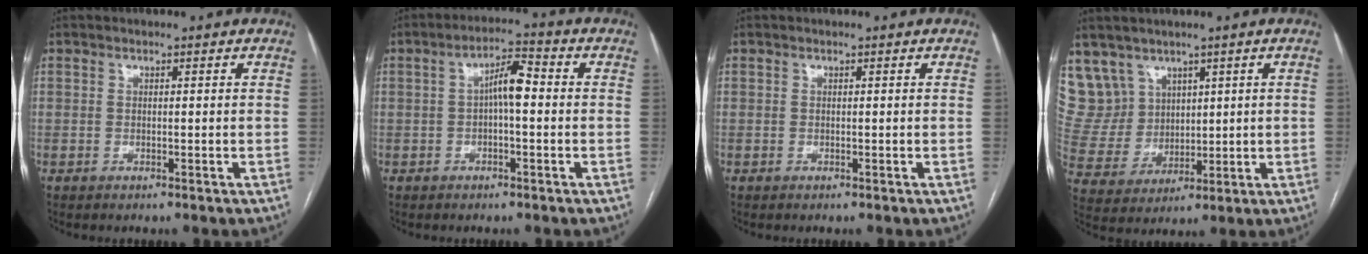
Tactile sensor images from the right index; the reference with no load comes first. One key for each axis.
{"total": 5.2, "fx": 0.0, "fy": 1.3, "fz": 5.0, "tx": -0.085, "ty": 0.020, "tz": -0.001}
{"total": 0.0}
{"total": 9.3, "fx": 6.1, "fy": 7.1, "fz": 0.5, "tx": -0.024, "ty": 0.032, "tz": 0.141}